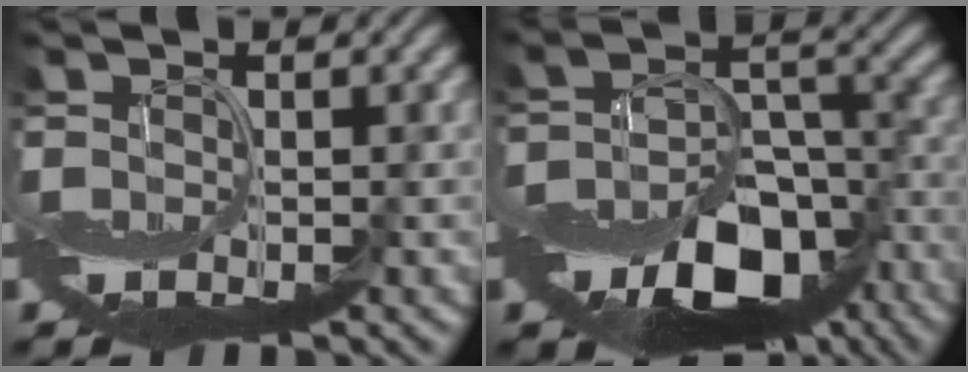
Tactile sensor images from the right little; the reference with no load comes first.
{"total": 10.9, "force": [-6.7, 5.9, 6.3], "torque": [-0.105, -0.004, -0.104]}